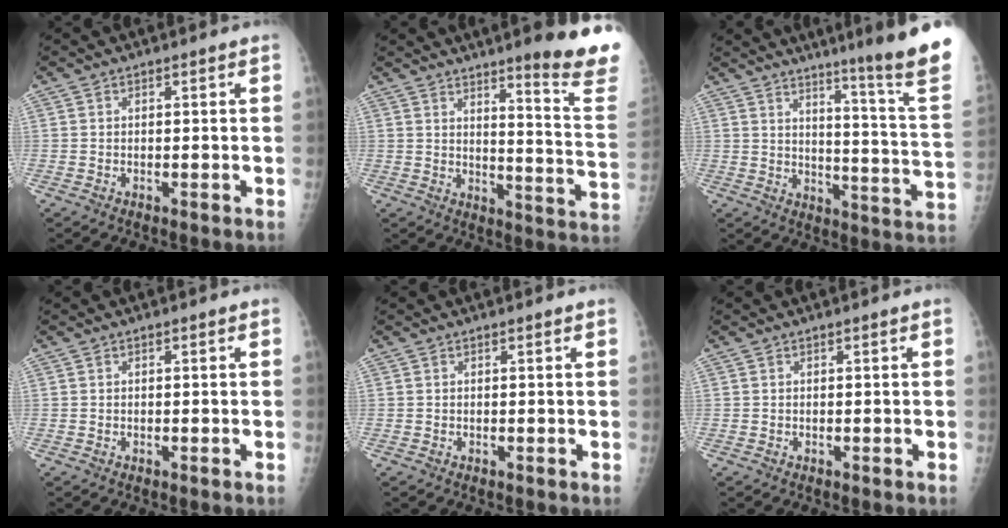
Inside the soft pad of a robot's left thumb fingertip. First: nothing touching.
{"total": 17.0, "force": [12.1, 0.9, 11.8], "torque": [-0.122, -0.093, 0.154]}
{"total": 19.4, "force": [14.3, -1.5, 13.1], "torque": [-0.160, -0.120, 0.185]}
{"total": 0.0}
{"total": 0.0}
{"total": 0.0}